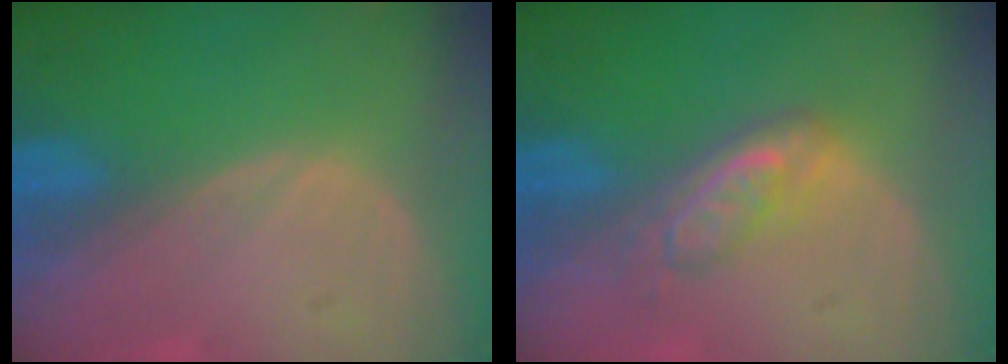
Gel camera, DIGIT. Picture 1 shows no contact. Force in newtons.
{"total": 5.0, "press": 4.6, "slide": 2.0}